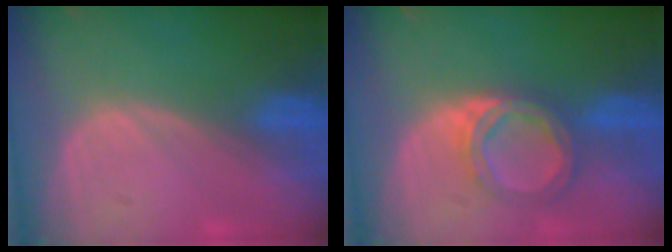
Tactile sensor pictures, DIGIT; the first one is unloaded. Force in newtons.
{"total": 5.1, "press": 5.0, "slide": 0.7}